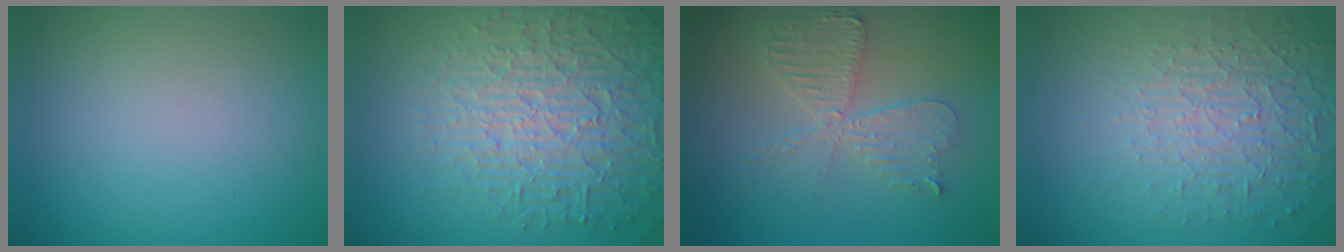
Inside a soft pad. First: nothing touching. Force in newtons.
{"total": 7.4, "press": 7.2, "slide": 1.7}
{"total": 4.1, "press": 3.6, "slide": 1.9}
{"total": 5.2, "press": 3.2, "slide": 4.1}